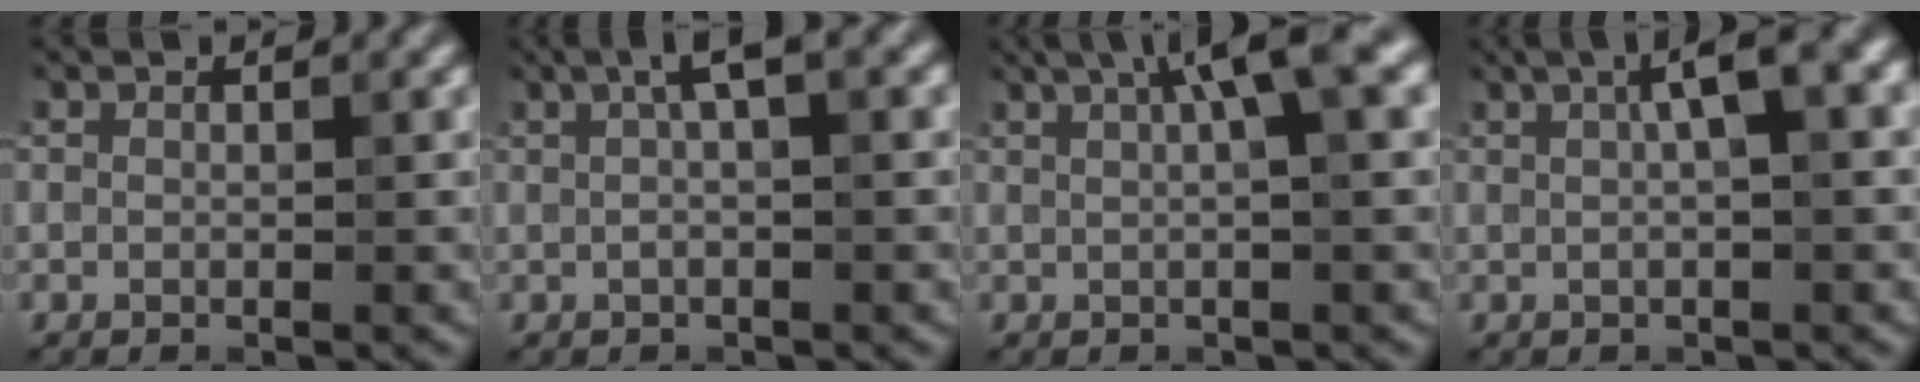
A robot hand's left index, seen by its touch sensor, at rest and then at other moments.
{"total": 3.1, "force": [1.1, 0.6, 2.9], "torque": [-0.048, 0.012, 0.015]}
{"total": 6.4, "force": [2.4, 1.5, 5.8], "torque": [-0.061, 0.024, 0.032]}
{"total": 5.0, "force": [1.6, 1.2, 4.7], "torque": [-0.068, 0.015, 0.021]}